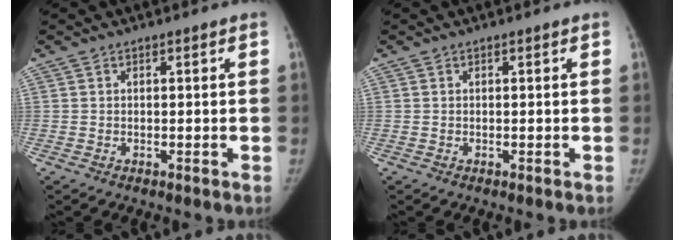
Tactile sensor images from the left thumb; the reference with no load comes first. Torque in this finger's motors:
{"motor_torque": [0.05, 0.02, 0.04, -0.11, 0.02]}